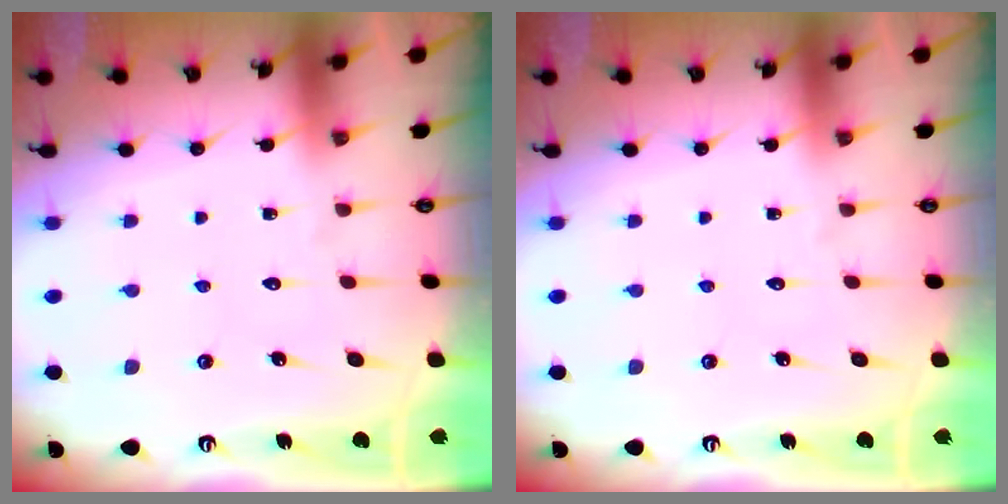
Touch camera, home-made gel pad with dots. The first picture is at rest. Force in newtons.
{"total": 0.0}